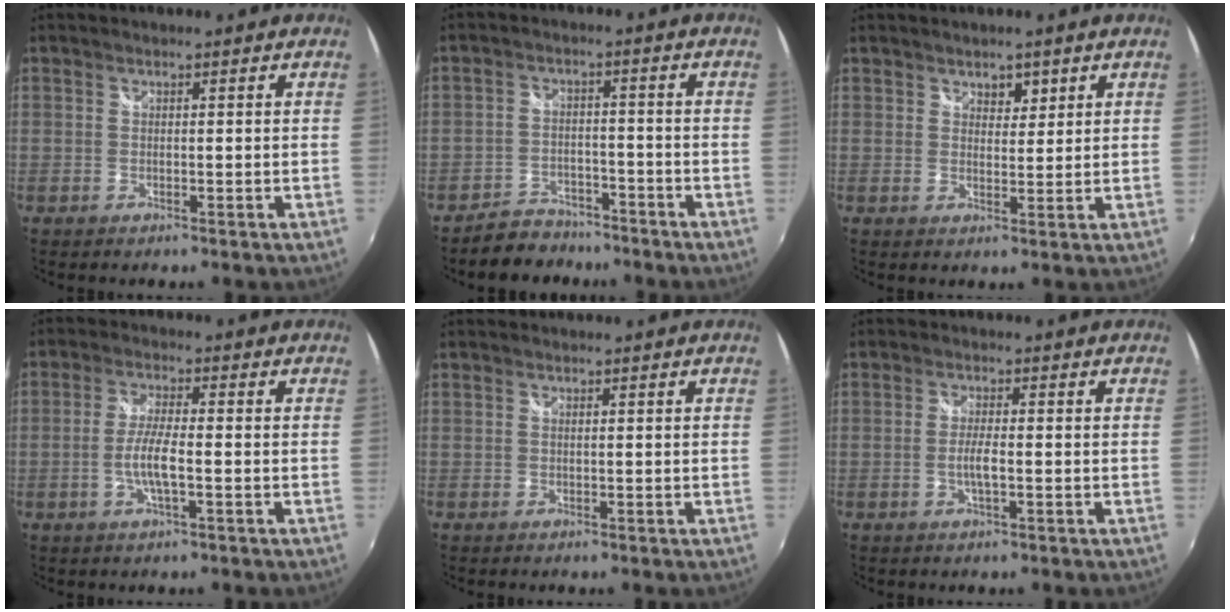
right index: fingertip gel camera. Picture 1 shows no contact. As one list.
[{"total": 6.5, "force": [-5.4, 3.6, 0.7], "torque": [-0.032, 0.018, -0.082]}, {"total": 2.5, "force": [1.6, 1.7, 0.9], "torque": [-0.008, 0.003, 0.026]}, {"total": 5.5, "force": [-1.5, 0.7, 5.3], "torque": [-0.107, -0.002, -0.030]}, {"total": 0.0}, {"total": 2.8, "force": [-0.8, 0.3, 2.7], "torque": [-0.052, -0.003, -0.016]}]